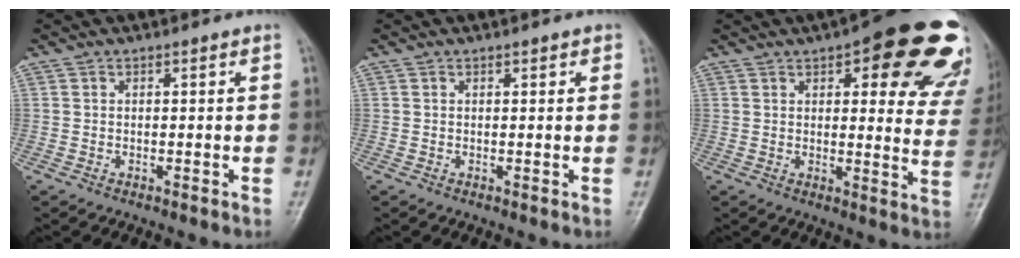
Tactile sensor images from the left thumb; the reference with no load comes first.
{"total": 1.0, "force": [0.5, 0.5, 0.6], "torque": [0.000, 0.000, 0.003]}
{"total": 23.1, "force": [12.8, 7.9, 17.5], "torque": [-0.165, -0.037, 0.139]}